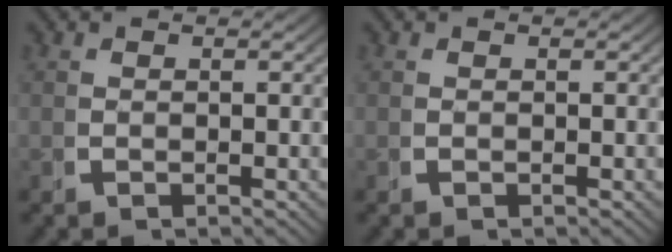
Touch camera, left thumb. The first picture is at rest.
{"total": 0.0}